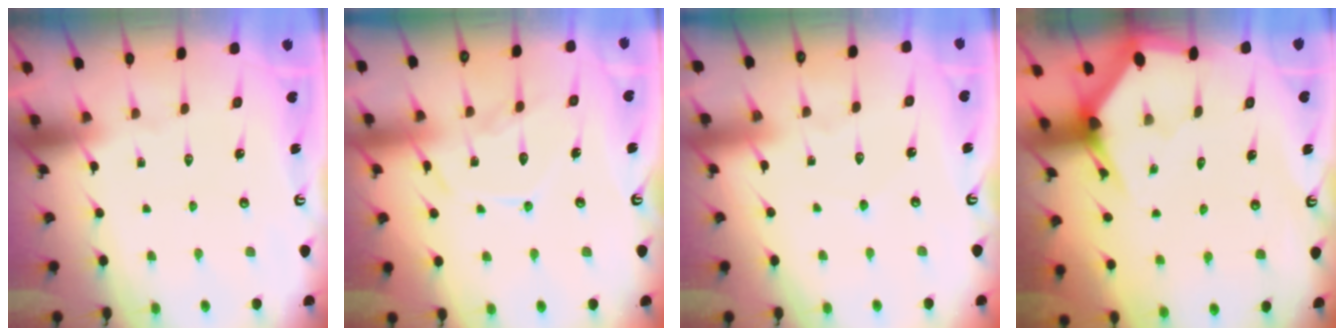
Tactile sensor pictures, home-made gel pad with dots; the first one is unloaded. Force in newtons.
{"total": 11.9, "press": 11.8, "slide": 0.9}
{"total": 2.9, "press": 2.9, "slide": 0.3}
{"total": 3.1, "press": 3.1, "slide": 0.2}